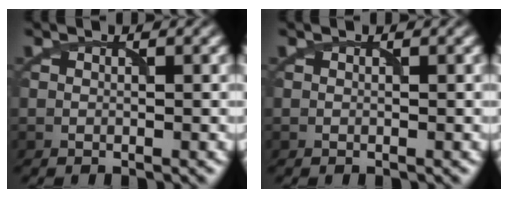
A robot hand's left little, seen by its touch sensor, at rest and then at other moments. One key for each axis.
{"total": 0.0}